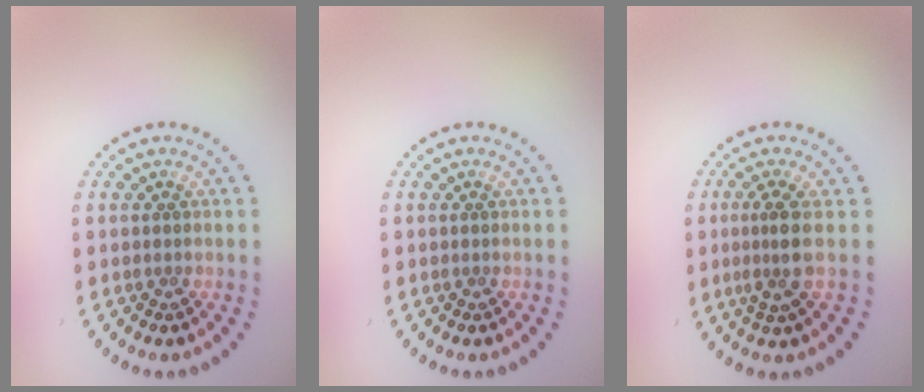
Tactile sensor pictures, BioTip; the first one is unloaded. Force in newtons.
{"total": 0.0}
{"total": 2.5, "press": 1.9, "slide": 1.6}